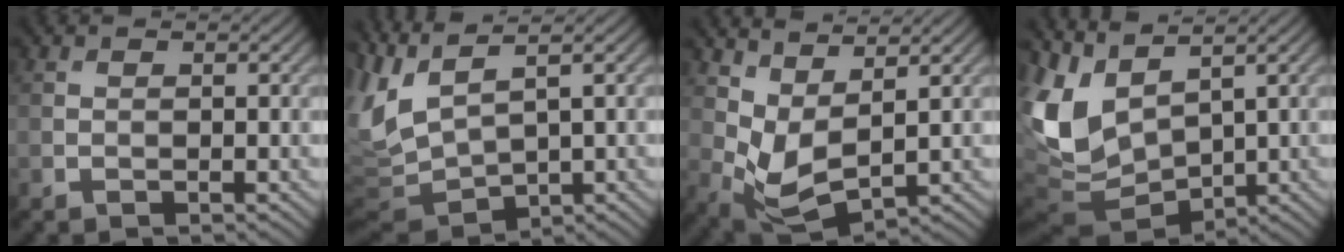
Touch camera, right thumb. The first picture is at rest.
{"total": 7.6, "force": [1.8, 3.0, 6.7], "torque": [-0.186, -0.007, 0.043]}
{"total": 6.3, "force": [2.8, 2.9, 4.9], "torque": [-0.119, -0.001, 0.057]}
{"total": 10.3, "force": [1.8, 6.6, 7.7], "torque": [-0.216, -0.011, 0.040]}